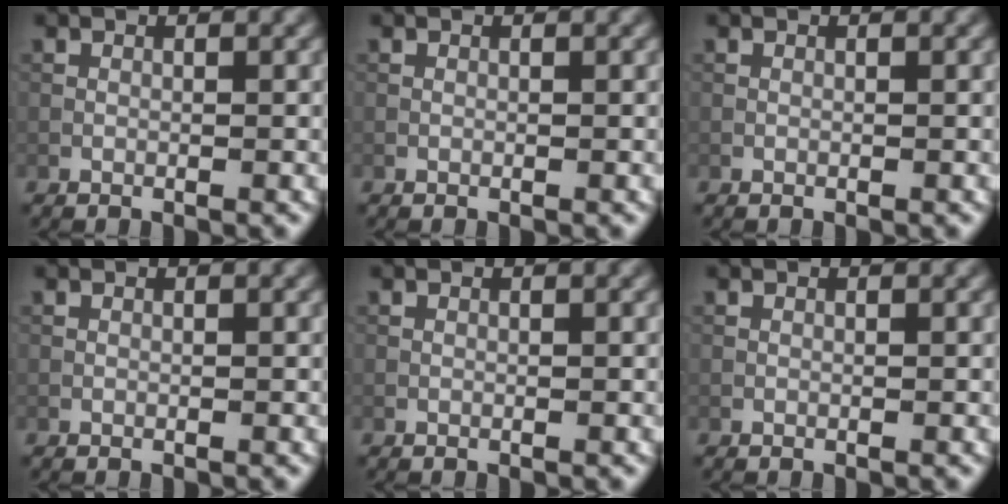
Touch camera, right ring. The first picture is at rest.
{"total": 0.0}
{"total": 0.0}
{"total": 0.0}
{"total": 0.0}
{"total": 0.0}